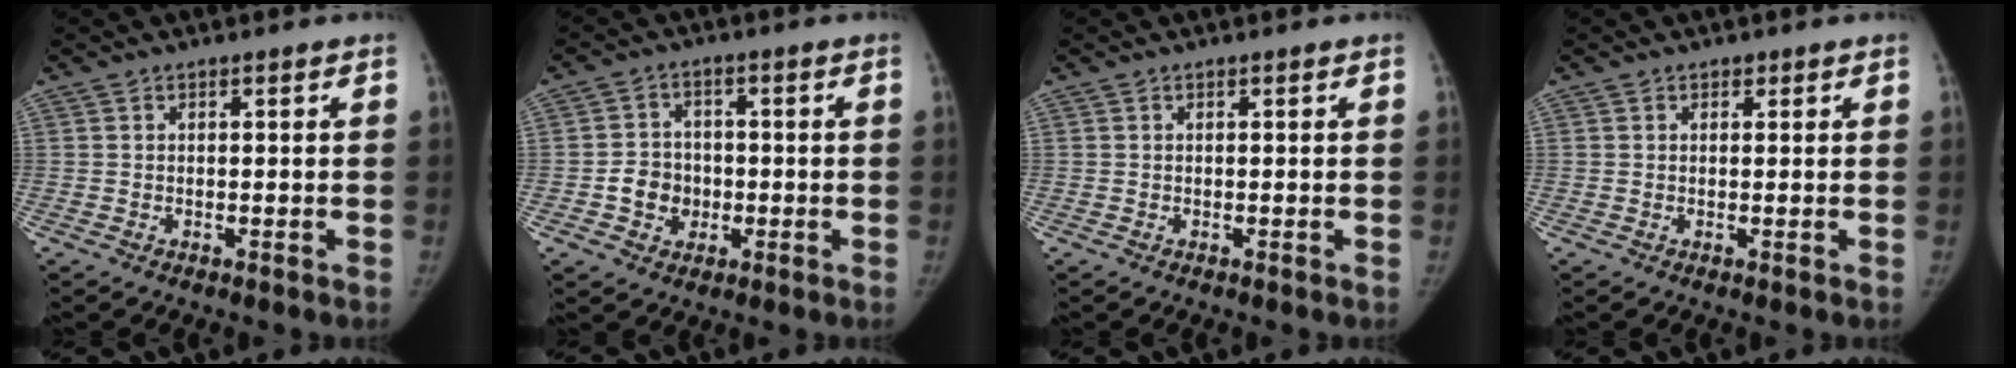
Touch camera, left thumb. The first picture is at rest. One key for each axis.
{"total": 6.2, "fx": -1.3, "fy": 5.5, "fz": 2.6, "tx": -0.017, "ty": 0.015, "tz": -0.024}
{"total": 0.0}
{"total": 0.8, "fx": 0.5, "fy": 0.6, "fz": 0.2, "tx": 0.004, "ty": -0.002, "tz": 0.005}